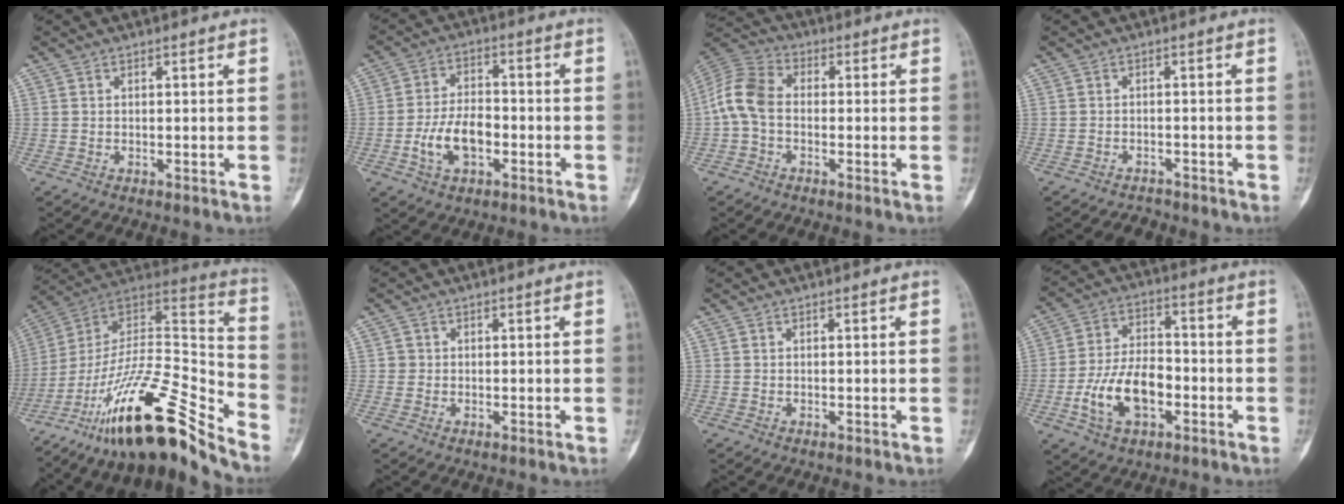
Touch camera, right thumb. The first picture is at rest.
{"total": 9.1, "force": [-2.8, 5.3, 6.8], "torque": [-0.119, 0.022, -0.051]}
{"total": 8.3, "force": [-1.1, 5.5, 6.1], "torque": [-0.122, 0.026, -0.040]}
{"total": 2.5, "force": [-2.3, 1.0, -0.2], "torque": [-0.002, 0.012, -0.034]}
{"total": 26.4, "force": [-19.4, 5.1, 17.2], "torque": [-0.264, 0.101, -0.333]}
{"total": 1.0, "force": [0.0, 1.0, 0.1], "torque": [0.004, 0.004, -0.001]}
{"total": 0.0}
{"total": 12.9, "force": [-4.1, 7.5, 9.7], "torque": [-0.170, 0.030, -0.073]}